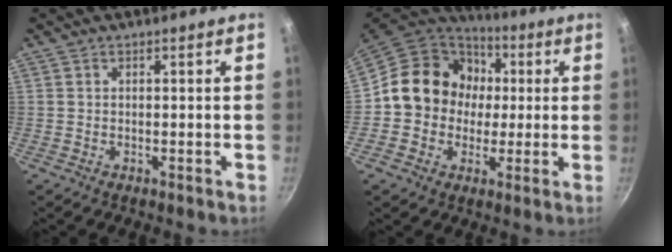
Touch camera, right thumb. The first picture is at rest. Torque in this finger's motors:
{"motor_torque": [0.16, 0.50, 0.59, -0.97, 0.26]}